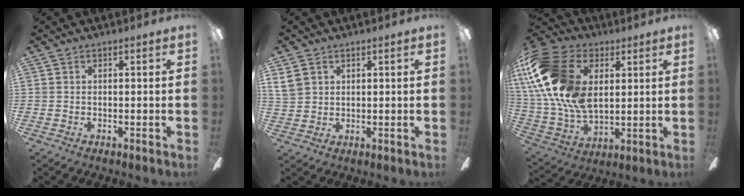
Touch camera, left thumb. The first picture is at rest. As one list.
[{"total": 4.4, "force": [2.1, 3.4, 1.8], "torque": [-0.035, 0.004, 0.043]}, {"total": 22.8, "force": [6.1, 15.0, 16.2], "torque": [-0.369, -0.009, 0.108]}]